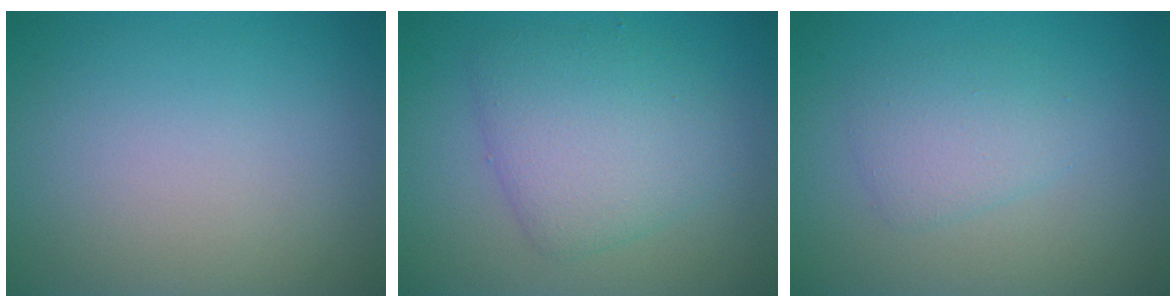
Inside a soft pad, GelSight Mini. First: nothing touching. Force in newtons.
{"total": 4.8, "press": 4.8, "slide": 0.3}
{"total": 2.4, "press": 2.4, "slide": 0.0}